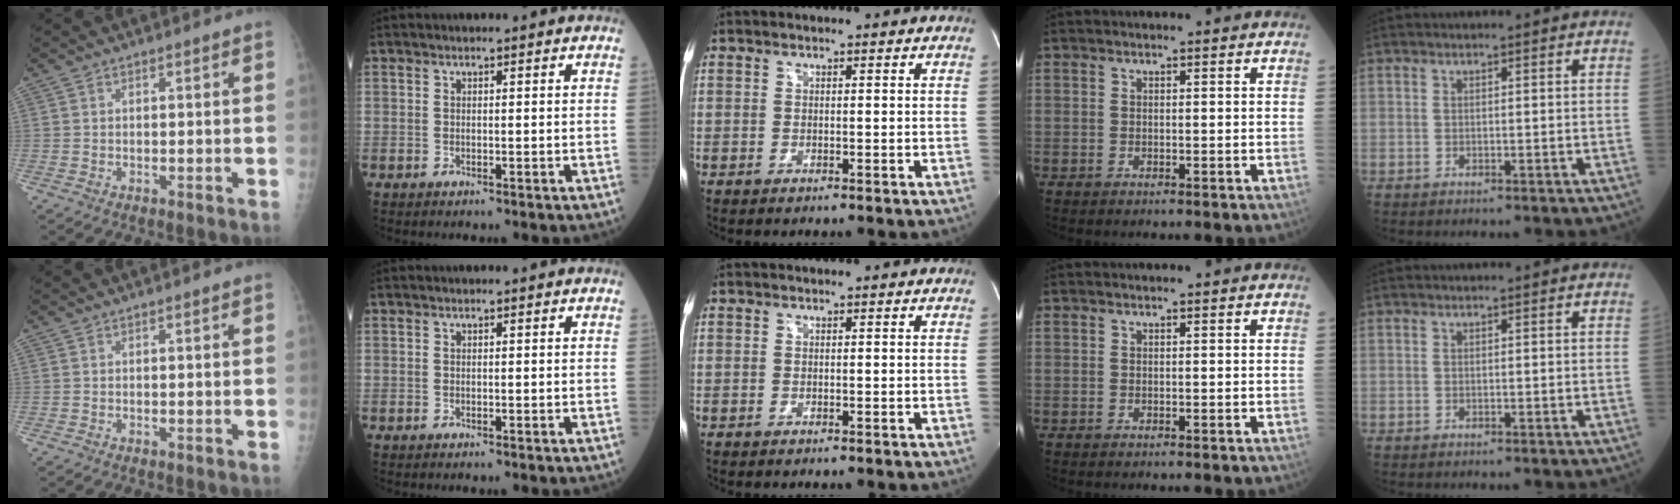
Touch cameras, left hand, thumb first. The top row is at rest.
{}